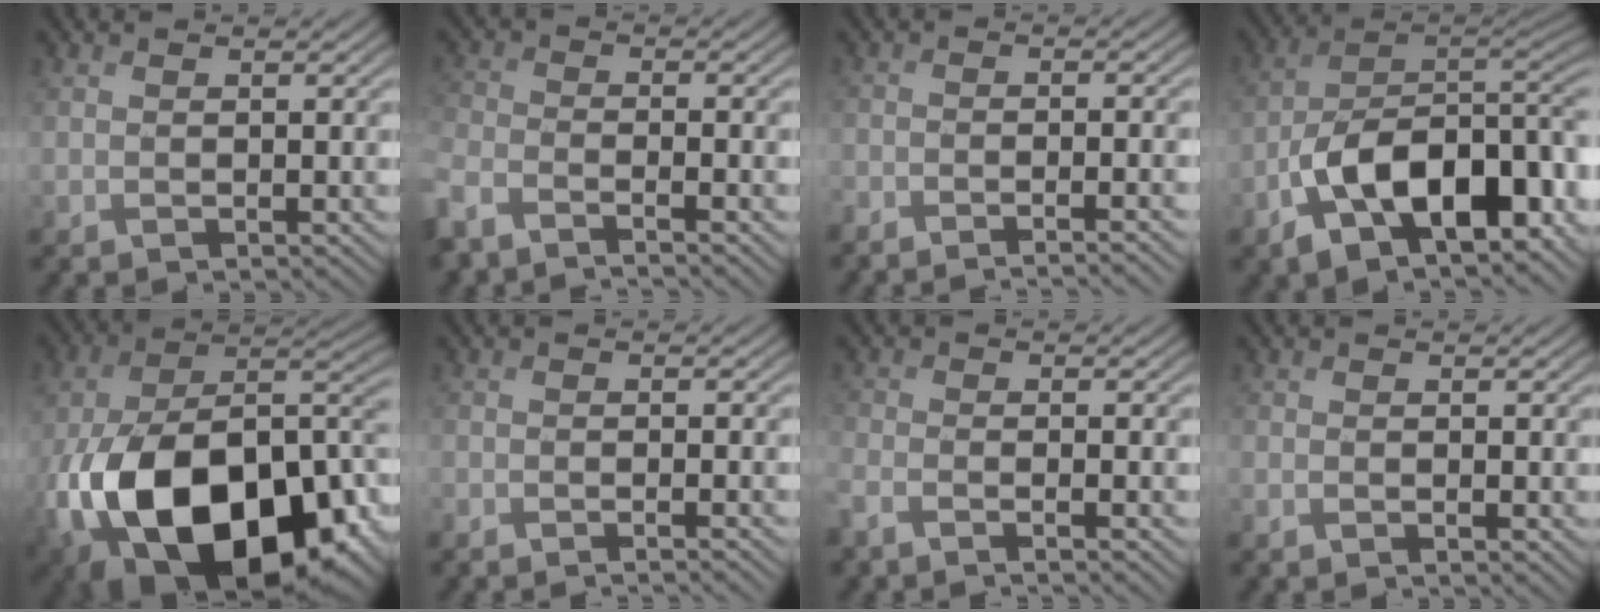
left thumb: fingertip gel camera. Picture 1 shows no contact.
{"total": 5.8, "force": [-4.8, 1.6, 2.9], "torque": [-0.081, -0.017, -0.100]}
{"total": 4.8, "force": [-4.1, 0.5, 2.6], "torque": [-0.043, 0.003, -0.067]}
{"total": 16.0, "force": [-5.9, 8.5, 12.2], "torque": [-0.194, -0.018, -0.109]}
{"total": 22.2, "force": [-8.2, 13.6, 15.5], "torque": [-0.315, -0.054, -0.097]}
{"total": 3.0, "force": [-2.5, 0.3, 1.6], "torque": [-0.020, 0.002, -0.050]}
{"total": 3.7, "force": [-2.9, 0.7, 2.2], "torque": [-0.047, -0.009, -0.065]}
{"total": 1.5, "force": [-1.0, 0.3, 1.0], "torque": [-0.022, -0.004, -0.021]}